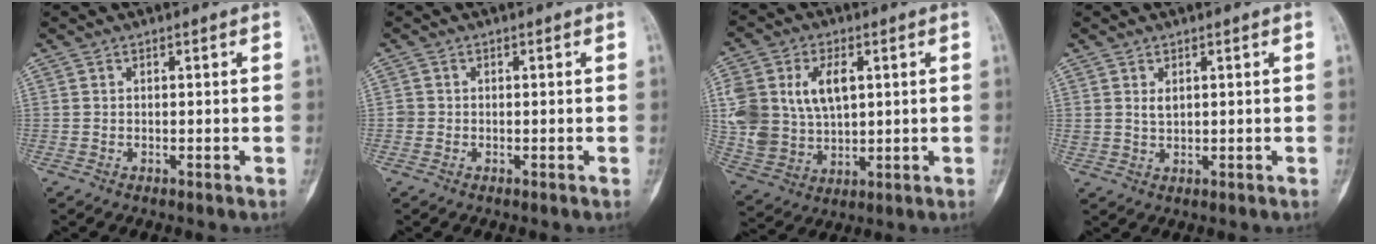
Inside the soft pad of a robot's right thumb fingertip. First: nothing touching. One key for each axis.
{"total": 1.0, "fx": -0.1, "fy": 1.0, "fz": 0.1, "tx": 0.003, "ty": 0.004, "tz": -0.002}
{"total": 16.3, "fx": 3.9, "fy": 11.1, "fz": 11.3, "tx": -0.235, "ty": -0.006, "tz": 0.089}
{"total": 2.0, "fx": 0.9, "fy": 1.2, "fz": 1.3, "tx": -0.022, "ty": -0.006, "tz": 0.022}